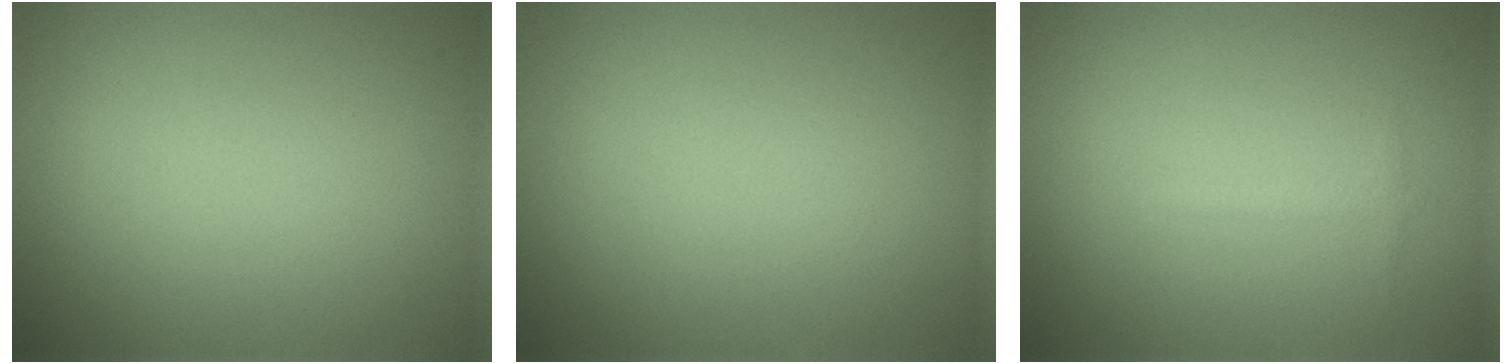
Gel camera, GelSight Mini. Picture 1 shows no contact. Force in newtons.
{"total": 0.0}
{"total": 0.7, "press": 0.7, "slide": 0.0}